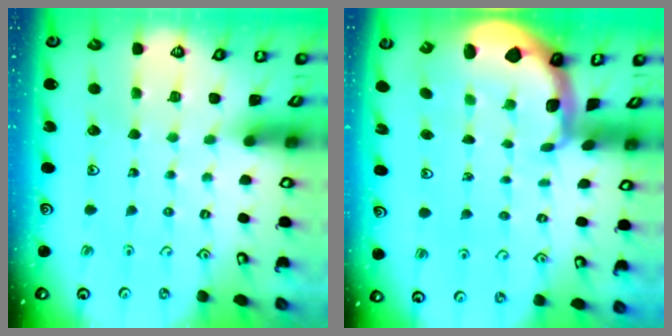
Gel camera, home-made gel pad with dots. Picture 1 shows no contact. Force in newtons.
{"total": 1.6, "press": 1.5, "slide": 0.4}